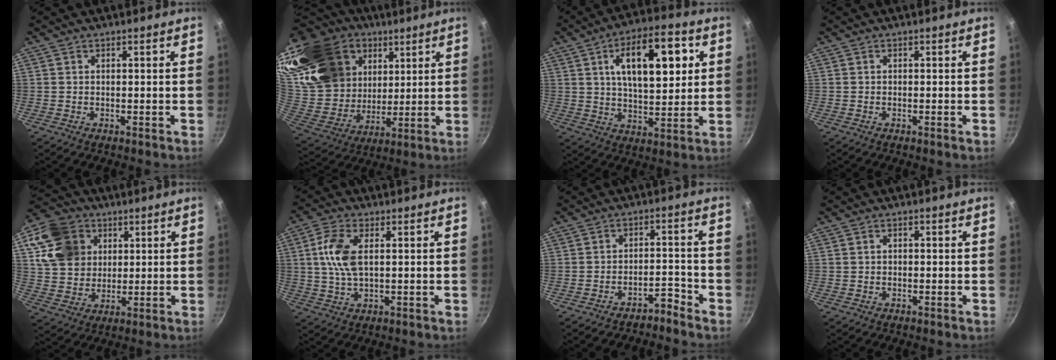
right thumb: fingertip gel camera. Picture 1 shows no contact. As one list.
[{"total": 29.1, "force": [15.5, 20.5, 13.6], "torque": [-0.255, -0.037, 0.304]}, {"total": 17.0, "force": [4.9, 8.0, 14.2], "torque": [-0.186, -0.008, 0.074]}, {"total": 0.5, "force": [-0.3, 0.0, 0.4], "torque": [-0.010, 0.002, -0.007]}, {"total": 14.3, "force": [5.4, 11.4, 6.6], "torque": [-0.097, -0.004, 0.101]}, {"total": 8.4, "force": [1.7, 4.2, 7.1], "torque": [-0.144, 0.007, 0.032]}, {"total": 3.9, "force": [-3.4, 1.2, 1.6], "torque": [-0.013, 0.043, -0.053]}, {"total": 0.7, "force": [-0.1, 0.5, 0.4], "torque": [-0.007, 0.006, -0.002]}]